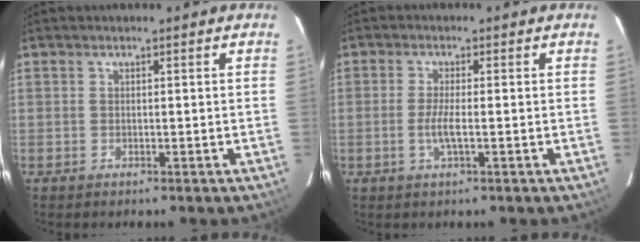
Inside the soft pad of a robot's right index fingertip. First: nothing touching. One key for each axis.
{"total": 3.4, "fx": -0.9, "fy": 0.2, "fz": 3.2, "tx": -0.066, "ty": -0.004, "tz": -0.019}